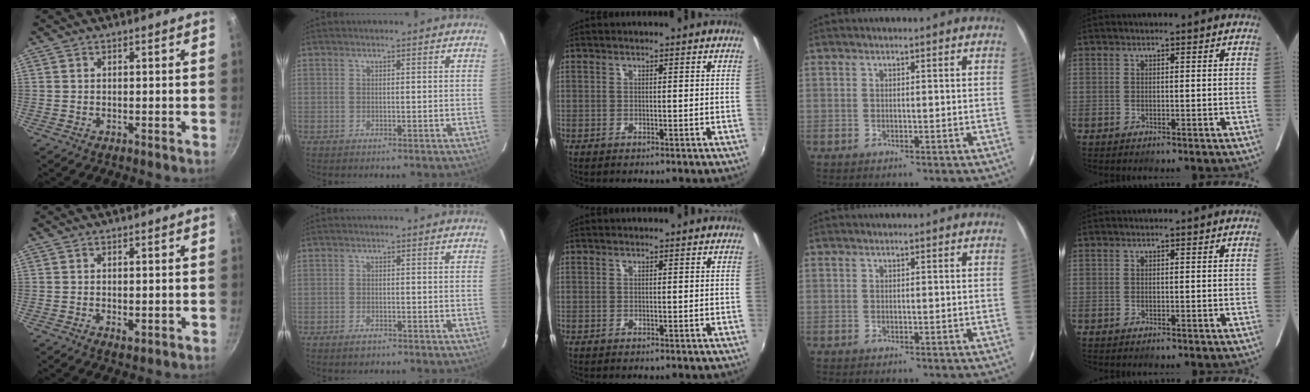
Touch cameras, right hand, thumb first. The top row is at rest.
{"thumb": {"total": 2.2, "force": [-0.5, 1.1, 1.9], "torque": [-0.028, -0.005, -0.006]}, "index": {"total": 2.1, "force": [-1.7, 0.9, 0.8], "torque": [-0.023, 0.001, -0.030]}}